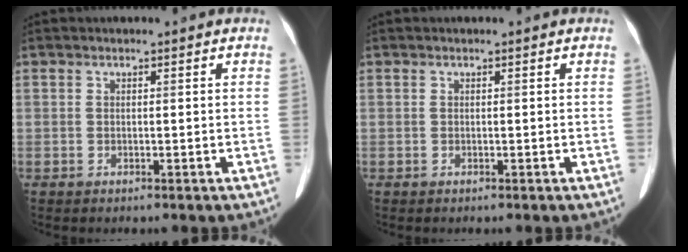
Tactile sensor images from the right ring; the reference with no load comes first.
{"total": 0.0}